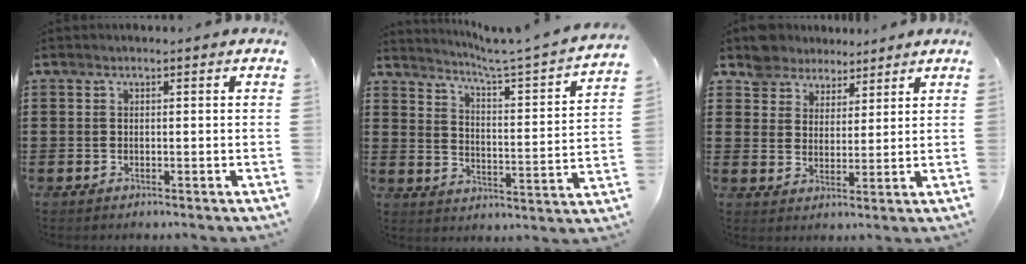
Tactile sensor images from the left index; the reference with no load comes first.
{"total": 4.0, "force": [3.4, -0.9, 1.9], "torque": [-0.057, -0.036, 0.044]}
{"total": 5.1, "force": [4.2, 2.7, -0.8], "torque": [-0.013, -0.011, 0.081]}